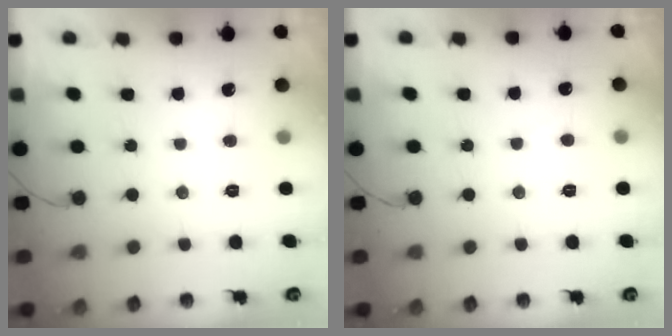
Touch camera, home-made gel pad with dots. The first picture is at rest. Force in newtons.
{"total": 2.0, "press": 2.0, "slide": 0.2}